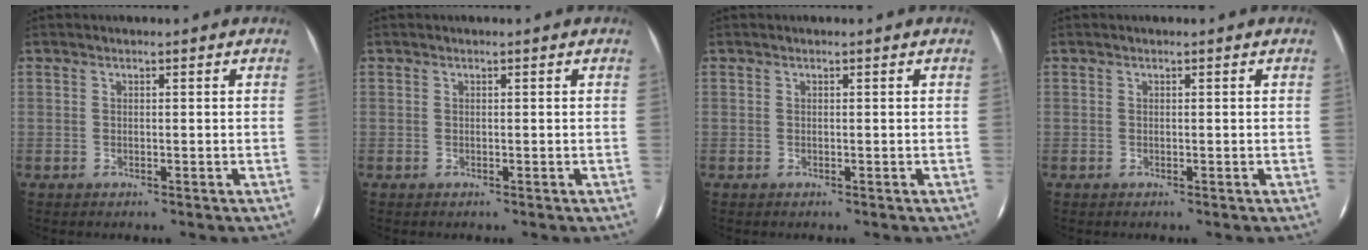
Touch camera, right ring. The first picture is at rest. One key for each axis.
{"total": 0.0}
{"total": 0.0}
{"total": 0.0}